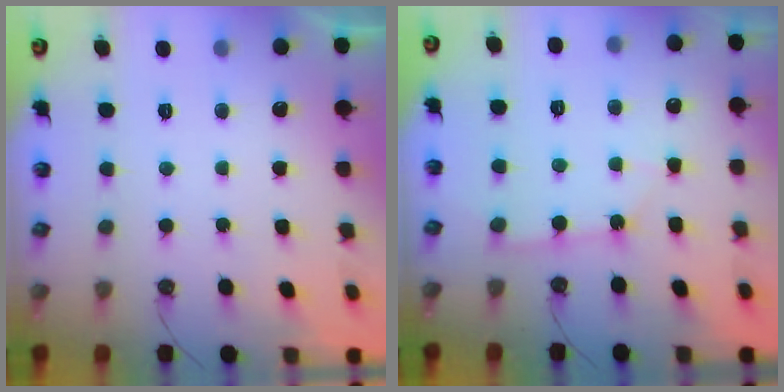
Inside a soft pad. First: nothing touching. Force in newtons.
{"total": 2.7, "press": 2.7, "slide": 0.3}